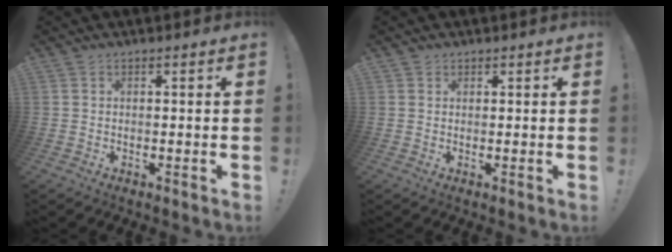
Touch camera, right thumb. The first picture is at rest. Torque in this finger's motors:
{"motor_torque": [-0.01, -0.14, 0.12, -0.19, -0.04]}